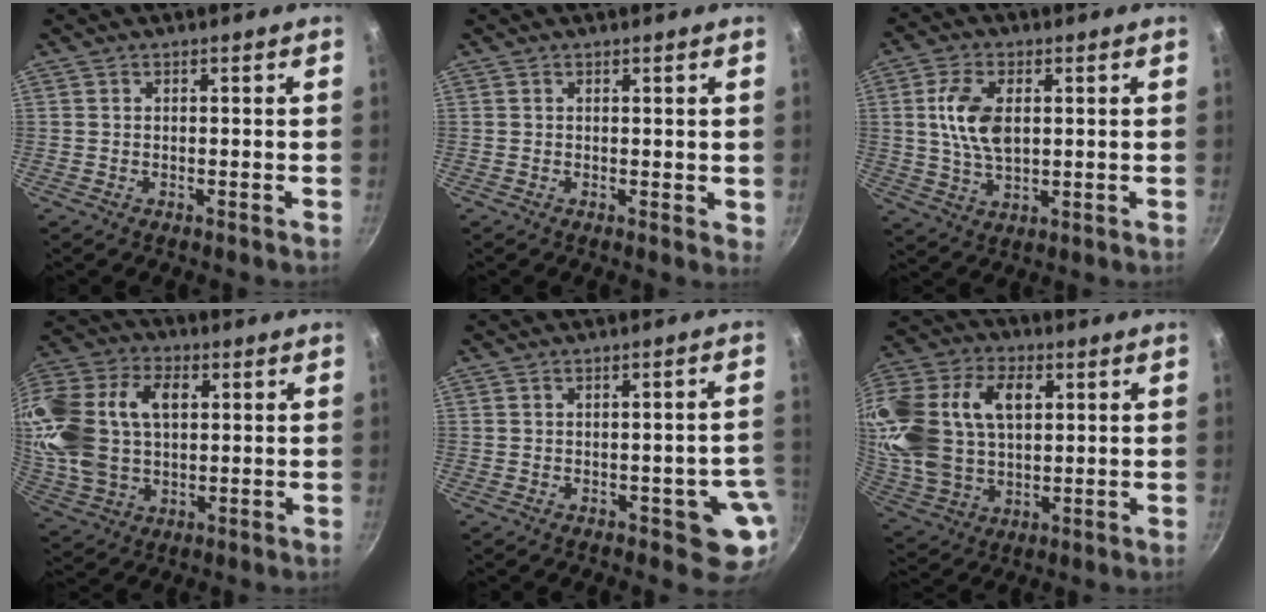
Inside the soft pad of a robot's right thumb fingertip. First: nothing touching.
{"total": 1.4, "force": [0.4, 0.7, 1.1], "torque": [-0.008, -0.003, 0.006]}
{"total": 9.7, "force": [1.7, 5.5, 7.8], "torque": [-0.140, -0.003, 0.032]}
{"total": 20.8, "force": [3.5, 13.9, 15.1], "torque": [-0.298, 0.019, 0.065]}
{"total": 6.6, "force": [-1.9, 3.3, 5.4], "torque": [-0.020, 0.014, -0.020]}
{"total": 25.6, "force": [6.4, 17.1, 18.0], "torque": [-0.389, 0.019, 0.123]}